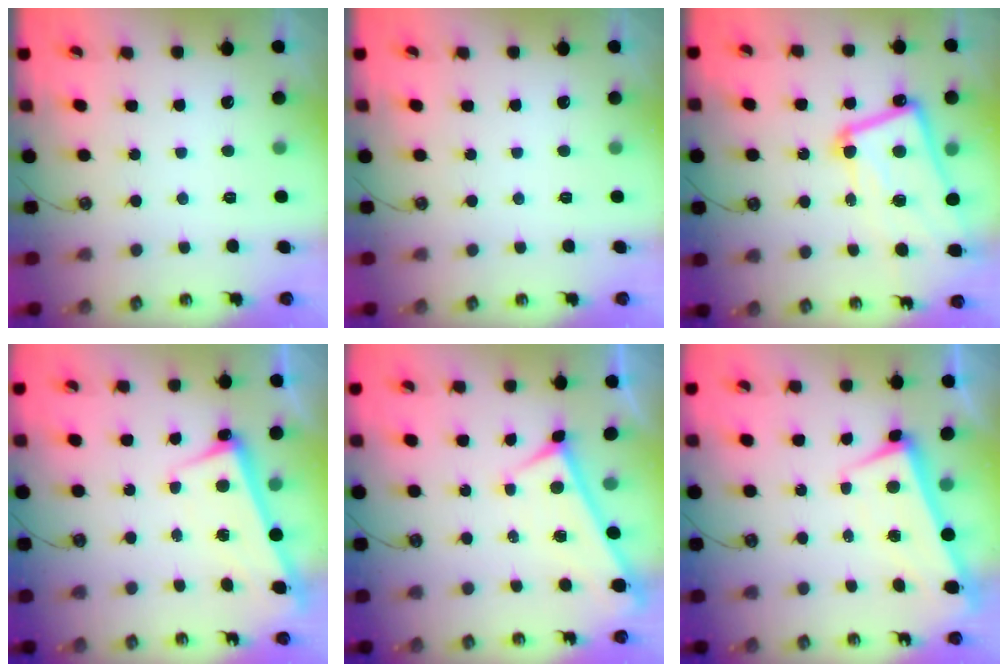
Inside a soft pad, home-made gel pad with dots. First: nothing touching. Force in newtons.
{"total": 0.0}
{"total": 16.8, "press": 16.7, "slide": 2.2}
{"total": 2.6, "press": 2.4, "slide": 0.9}
{"total": 0.0}
{"total": 1.8, "press": 0.8, "slide": 1.6}